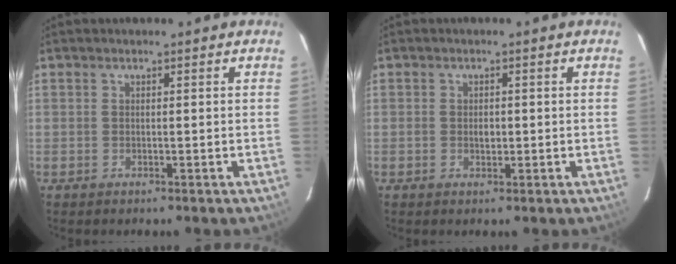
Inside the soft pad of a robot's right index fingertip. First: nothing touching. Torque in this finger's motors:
{"motor_torque": [0.17, 0.03, 0.16, 0.04]}